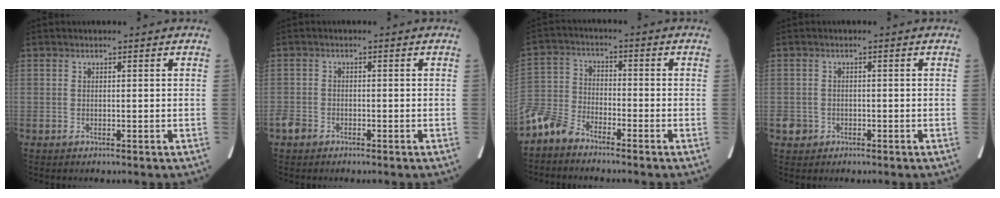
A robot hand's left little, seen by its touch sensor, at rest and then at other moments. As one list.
[{"total": 2.0, "force": [-1.5, 1.3, 0.6], "torque": [-0.018, 0.003, -0.027]}, {"total": 6.5, "force": [-5.7, 2.4, 2.2], "torque": [-0.056, -0.011, -0.125]}, {"total": 2.0, "force": [-0.9, 1.8, 0.3], "torque": [-0.007, 0.007, -0.014]}]